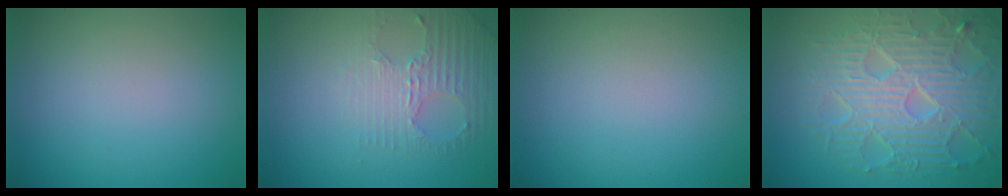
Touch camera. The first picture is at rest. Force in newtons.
{"total": 2.8, "press": 2.4, "slide": 1.4}
{"total": 0.0}
{"total": 8.2, "press": 6.0, "slide": 5.6}